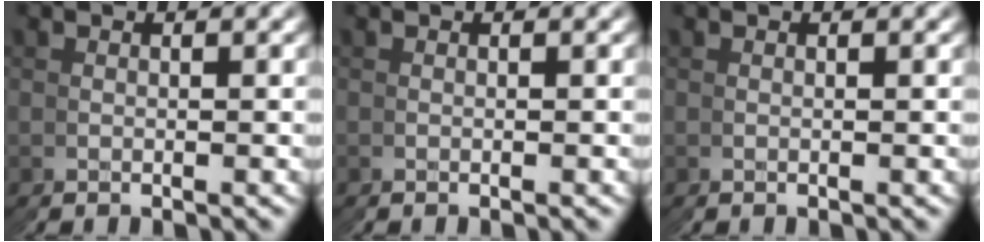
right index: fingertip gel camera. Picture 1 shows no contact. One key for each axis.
{"total": 0.0}
{"total": 0.0}